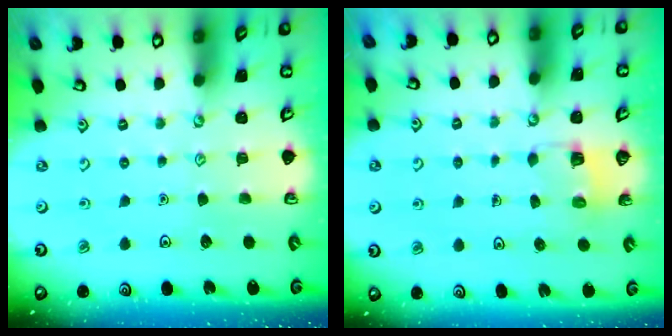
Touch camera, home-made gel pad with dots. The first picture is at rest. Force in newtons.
{"total": 3.0, "press": 3.0, "slide": 0.2}